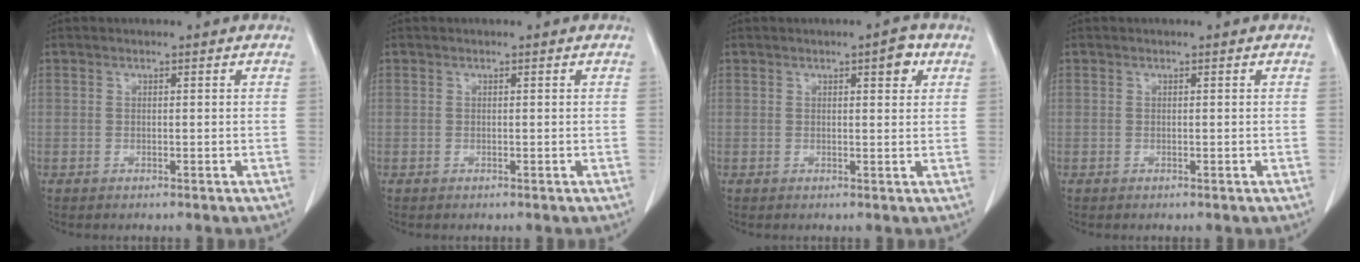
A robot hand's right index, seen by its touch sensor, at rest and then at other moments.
{"total": 0.0}
{"total": 2.9, "force": [1.4, 0.8, 2.4], "torque": [-0.030, 0.002, 0.017]}
{"total": 0.0}